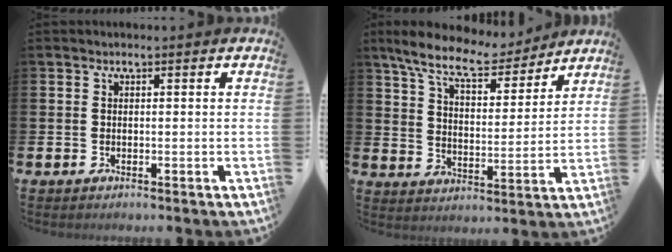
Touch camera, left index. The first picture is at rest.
{"total": 9.7, "force": [8.7, 2.2, 3.6], "torque": [-0.092, -0.052, 0.150]}